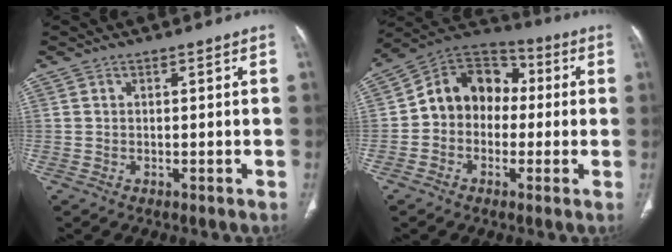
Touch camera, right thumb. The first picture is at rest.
{"total": 13.0, "force": [-0.2, 10.7, 7.4], "torque": [-0.079, 0.045, -0.021]}